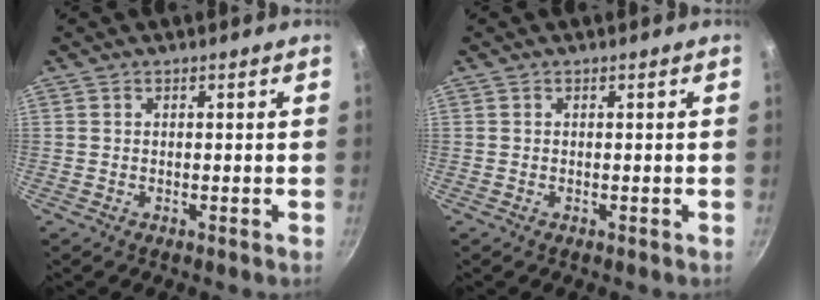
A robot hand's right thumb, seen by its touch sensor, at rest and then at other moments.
{"total": 0.0}